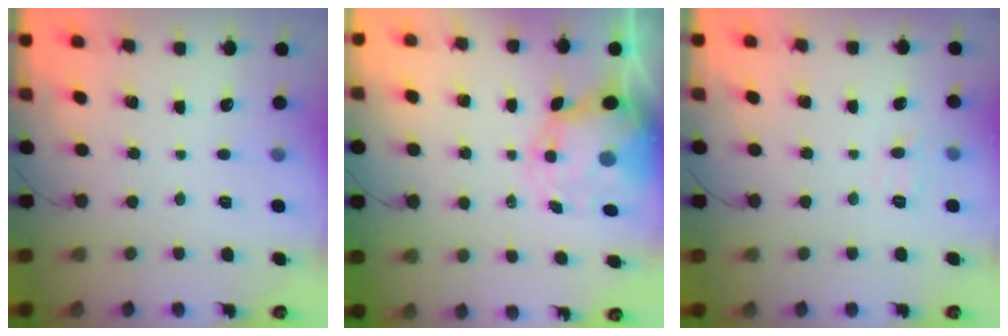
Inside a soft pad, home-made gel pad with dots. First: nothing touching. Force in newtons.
{"total": 7.6, "press": 7.4, "slide": 1.9}
{"total": 5.9, "press": 5.7, "slide": 1.5}